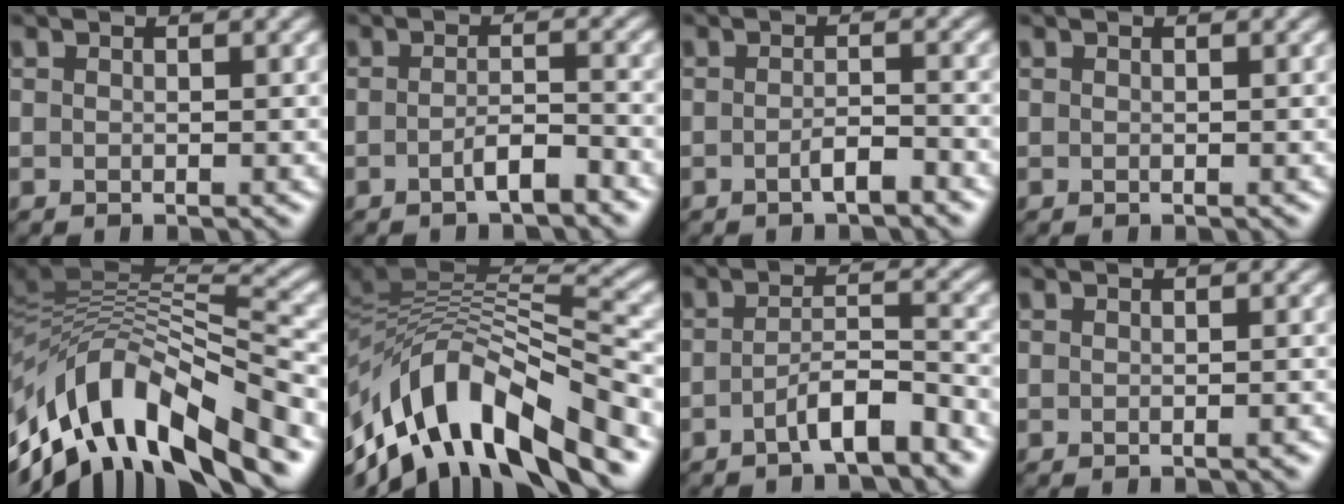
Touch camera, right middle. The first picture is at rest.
{"total": 2.3, "force": [-1.3, 0.6, 1.8], "torque": [-0.030, 0.006, -0.025]}
{"total": 1.9, "force": [-1.1, 0.5, 1.5], "torque": [-0.027, 0.003, -0.020]}
{"total": 0.0}
{"total": 13.0, "force": [-5.8, 5.3, 10.3], "torque": [-0.195, 0.015, -0.099]}
{"total": 12.7, "force": [-6.7, 5.3, 9.4], "torque": [-0.176, 0.018, -0.119]}
{"total": 4.2, "force": [-2.6, 1.0, 3.1], "torque": [-0.054, 0.008, -0.048]}
{"total": 0.6, "force": [-0.4, 0.1, 0.5], "torque": [-0.007, 0.002, -0.004]}